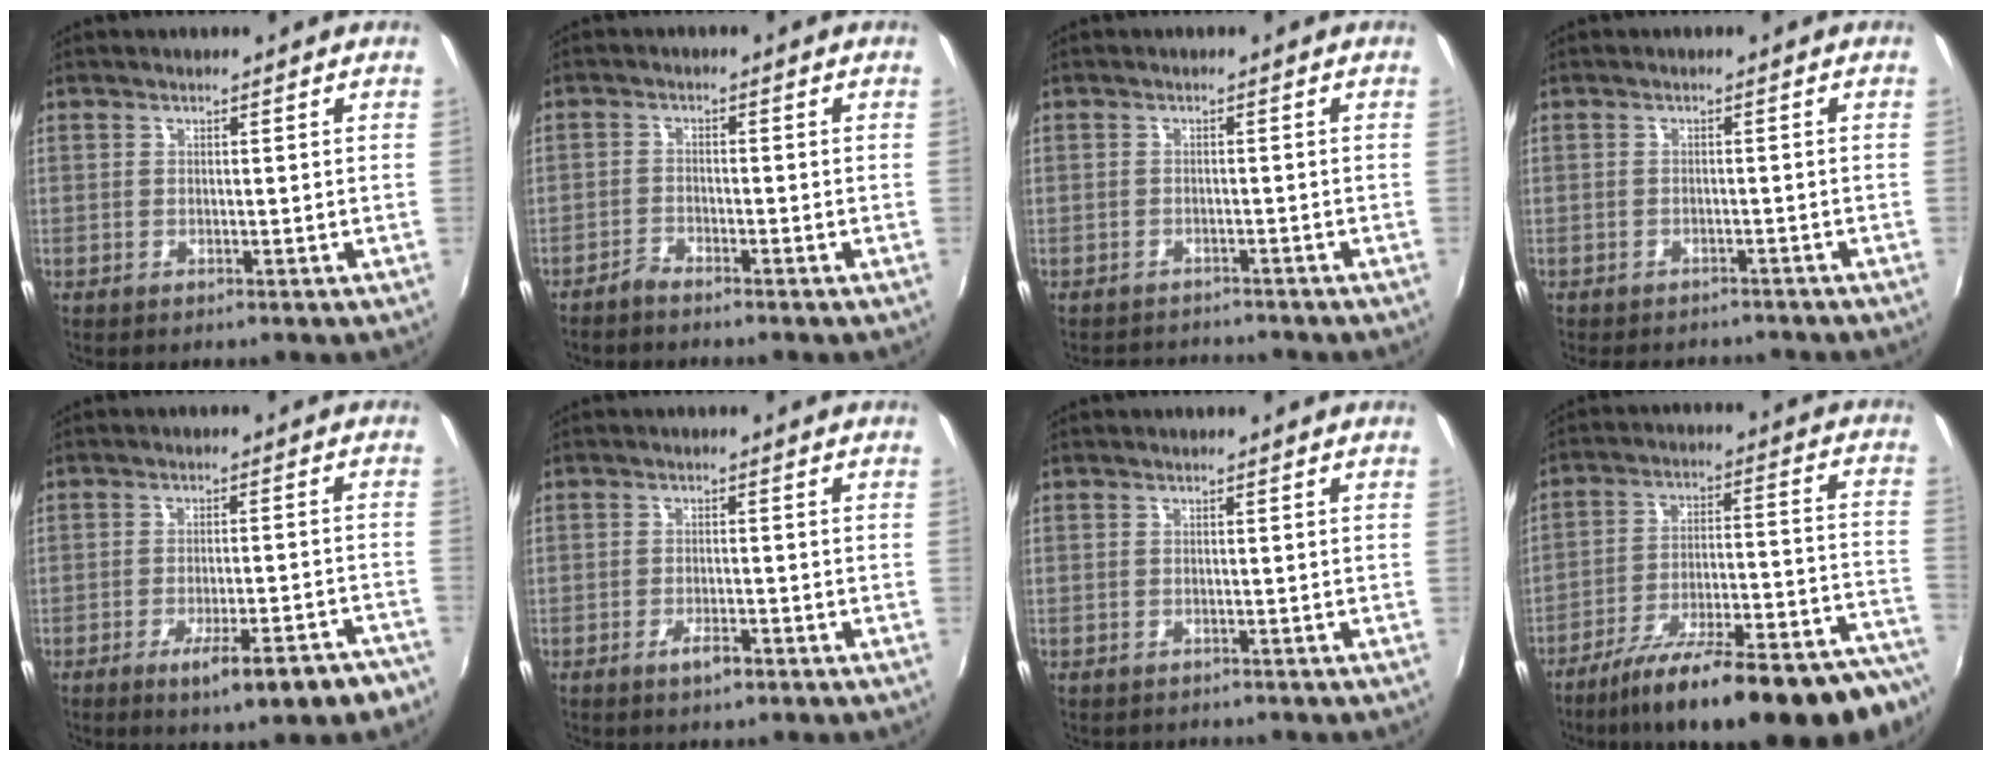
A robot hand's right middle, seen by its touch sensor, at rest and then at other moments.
{"total": 2.3, "force": [-2.2, 0.3, 0.6], "torque": [-0.022, -0.002, -0.046]}
{"total": 4.3, "force": [-4.1, 1.4, 0.3], "torque": [-0.018, 0.007, -0.066]}
{"total": 7.3, "force": [-6.4, 2.5, 2.4], "torque": [-0.057, -0.014, -0.090]}
{"total": 10.3, "force": [-7.0, 1.7, 7.3], "torque": [-0.116, -0.015, -0.093]}
{"total": 2.8, "force": [-1.8, 0.9, 1.9], "torque": [-0.041, -0.003, -0.033]}
{"total": 1.2, "force": [-1.0, 0.5, 0.1], "torque": [-0.008, -0.003, -0.014]}
{"total": 29.2, "force": [-24.0, 4.7, 16.0], "torque": [-0.214, -0.050, -0.340]}